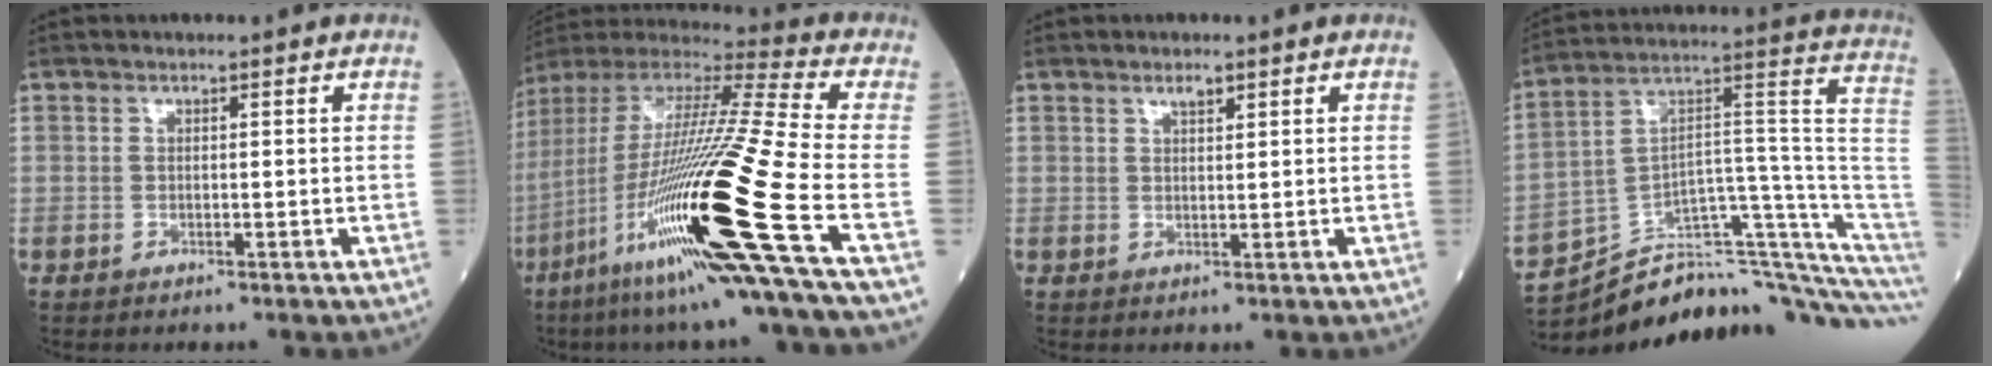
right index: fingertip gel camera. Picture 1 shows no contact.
{"total": 29.0, "force": [-10.7, -0.6, 26.9], "torque": [-0.500, -0.050, -0.202]}
{"total": 1.6, "force": [1.1, 0.4, 1.1], "torque": [-0.020, -0.001, 0.020]}
{"total": 22.7, "force": [-19.9, 1.8, 10.6], "torque": [-0.081, 0.073, -0.293]}